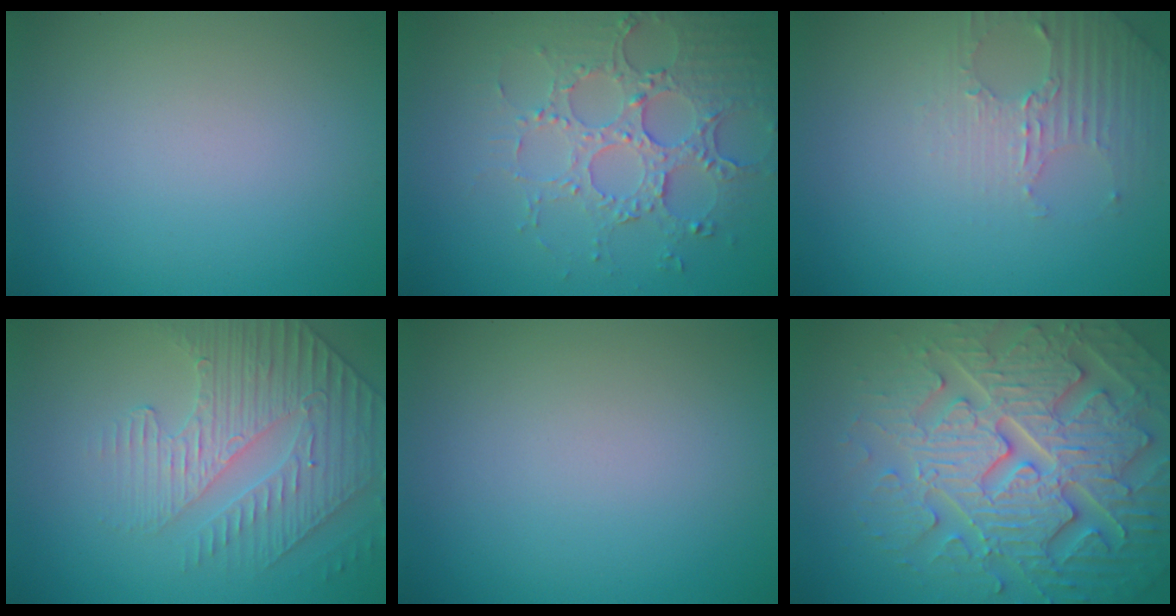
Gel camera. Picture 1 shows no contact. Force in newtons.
{"total": 4.4, "press": 4.3, "slide": 0.9}
{"total": 3.0, "press": 2.9, "slide": 0.7}
{"total": 4.1, "press": 3.7, "slide": 1.8}
{"total": 0.0}
{"total": 7.9, "press": 7.7, "slide": 1.9}